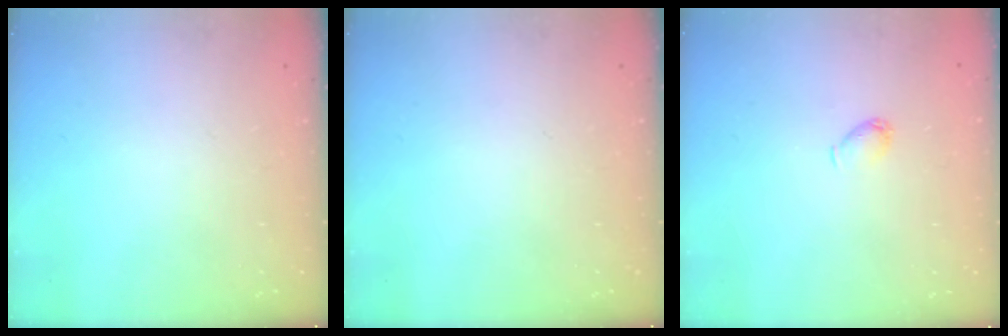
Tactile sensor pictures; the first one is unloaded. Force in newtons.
{"total": 0.0}
{"total": 3.2, "press": 3.2, "slide": 0.6}